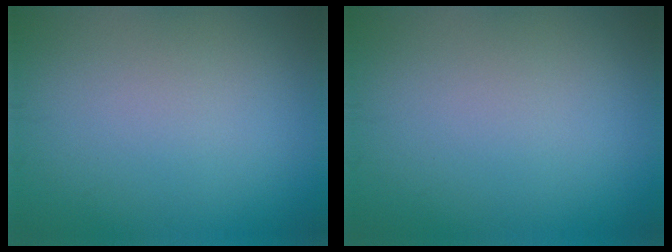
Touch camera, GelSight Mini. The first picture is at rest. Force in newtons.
{"total": 0.0}